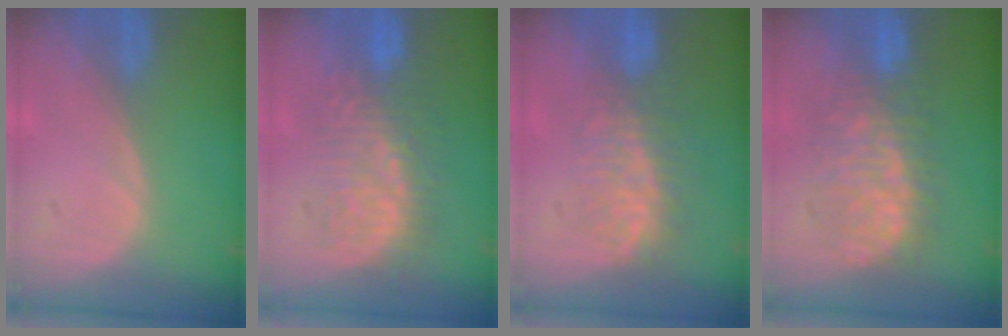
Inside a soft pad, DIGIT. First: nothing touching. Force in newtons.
{"total": 8.8, "press": 8.7, "slide": 1.3}
{"total": 7.7, "press": 7.1, "slide": 3.1}
{"total": 8.6, "press": 8.6, "slide": 0.4}